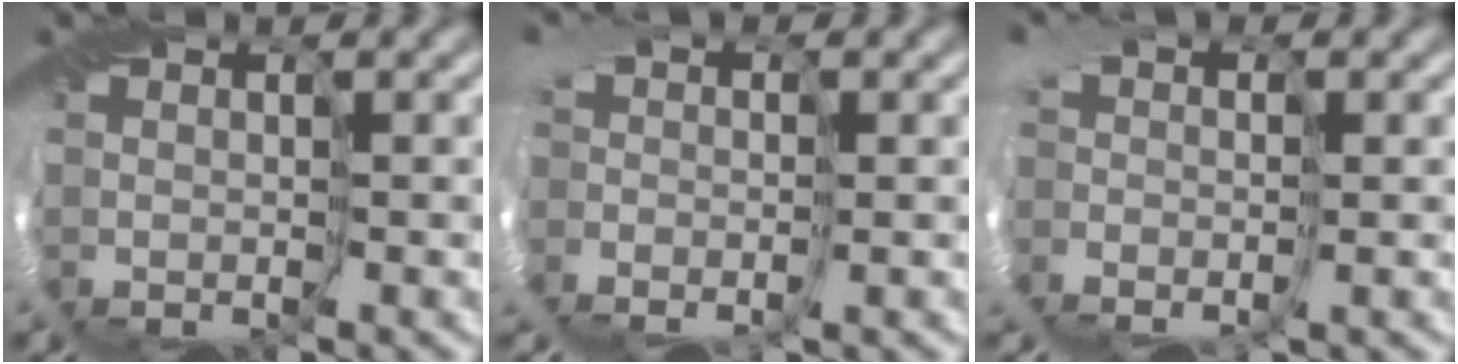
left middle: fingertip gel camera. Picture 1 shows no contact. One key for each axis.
{"total": 2.5, "fx": -0.8, "fy": 1.6, "fz": 1.7, "tx": -0.023, "ty": 0.001, "tz": -0.019}
{"total": 2.7, "fx": -0.6, "fy": 1.8, "fz": 1.9, "tx": -0.028, "ty": 0.002, "tz": -0.016}